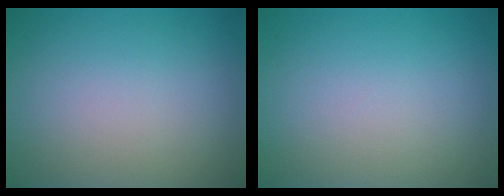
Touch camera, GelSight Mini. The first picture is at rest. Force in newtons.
{"total": 0.0}